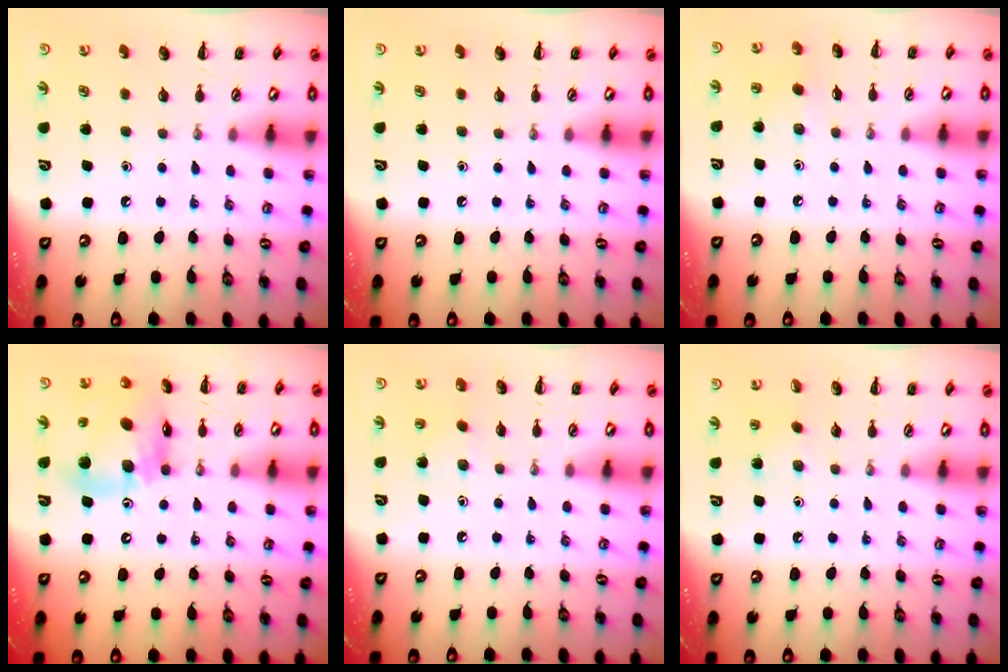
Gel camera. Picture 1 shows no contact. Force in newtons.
{"total": 0.0}
{"total": 2.3, "press": 2.2, "slide": 0.8}
{"total": 15.1, "press": 14.7, "slide": 3.6}
{"total": 2.6, "press": 2.5, "slide": 0.7}
{"total": 5.8, "press": 5.5, "slide": 1.7}